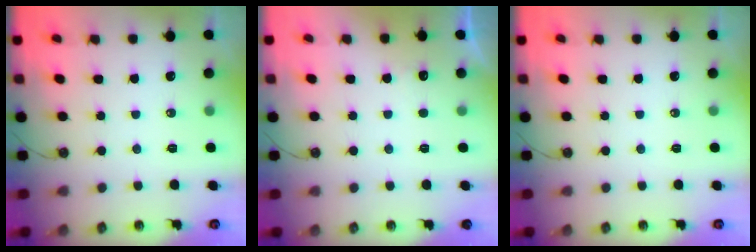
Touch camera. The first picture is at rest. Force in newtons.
{"total": 2.8, "press": 2.6, "slide": 1.0}
{"total": 0.0}